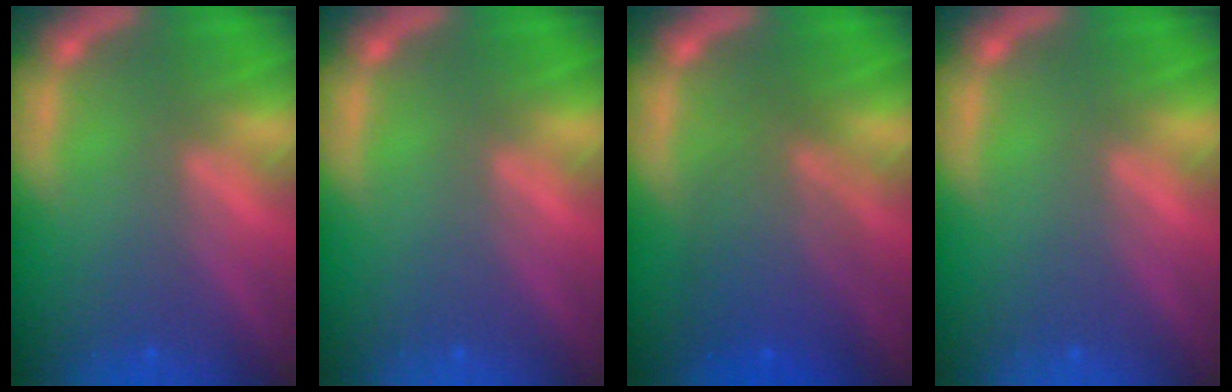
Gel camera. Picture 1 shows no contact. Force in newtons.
{"total": 0.0}
{"total": 6.0}
{"total": 0.0}